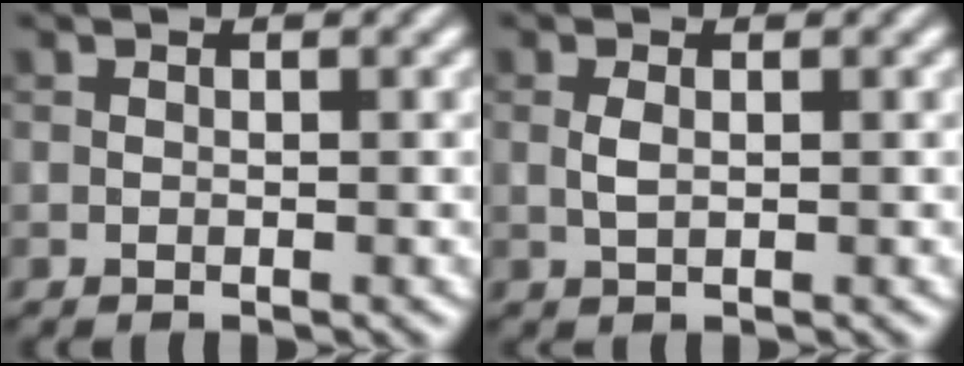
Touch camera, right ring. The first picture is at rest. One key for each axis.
{"total": 1.1, "fx": 0.2, "fy": 0.5, "fz": 1.0, "tx": -0.027, "ty": 0.000, "tz": 0.004}